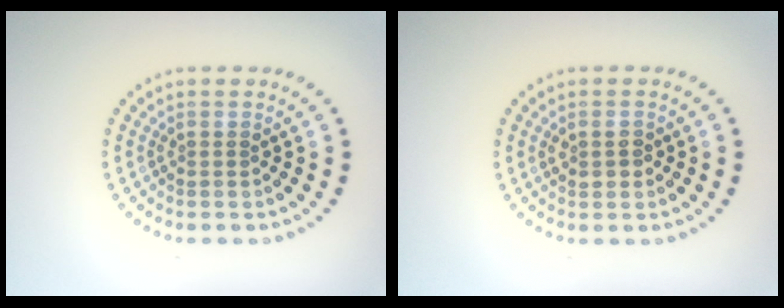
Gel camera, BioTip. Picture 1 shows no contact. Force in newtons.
{"total": 1.4, "press": 1.4, "slide": 0.1}